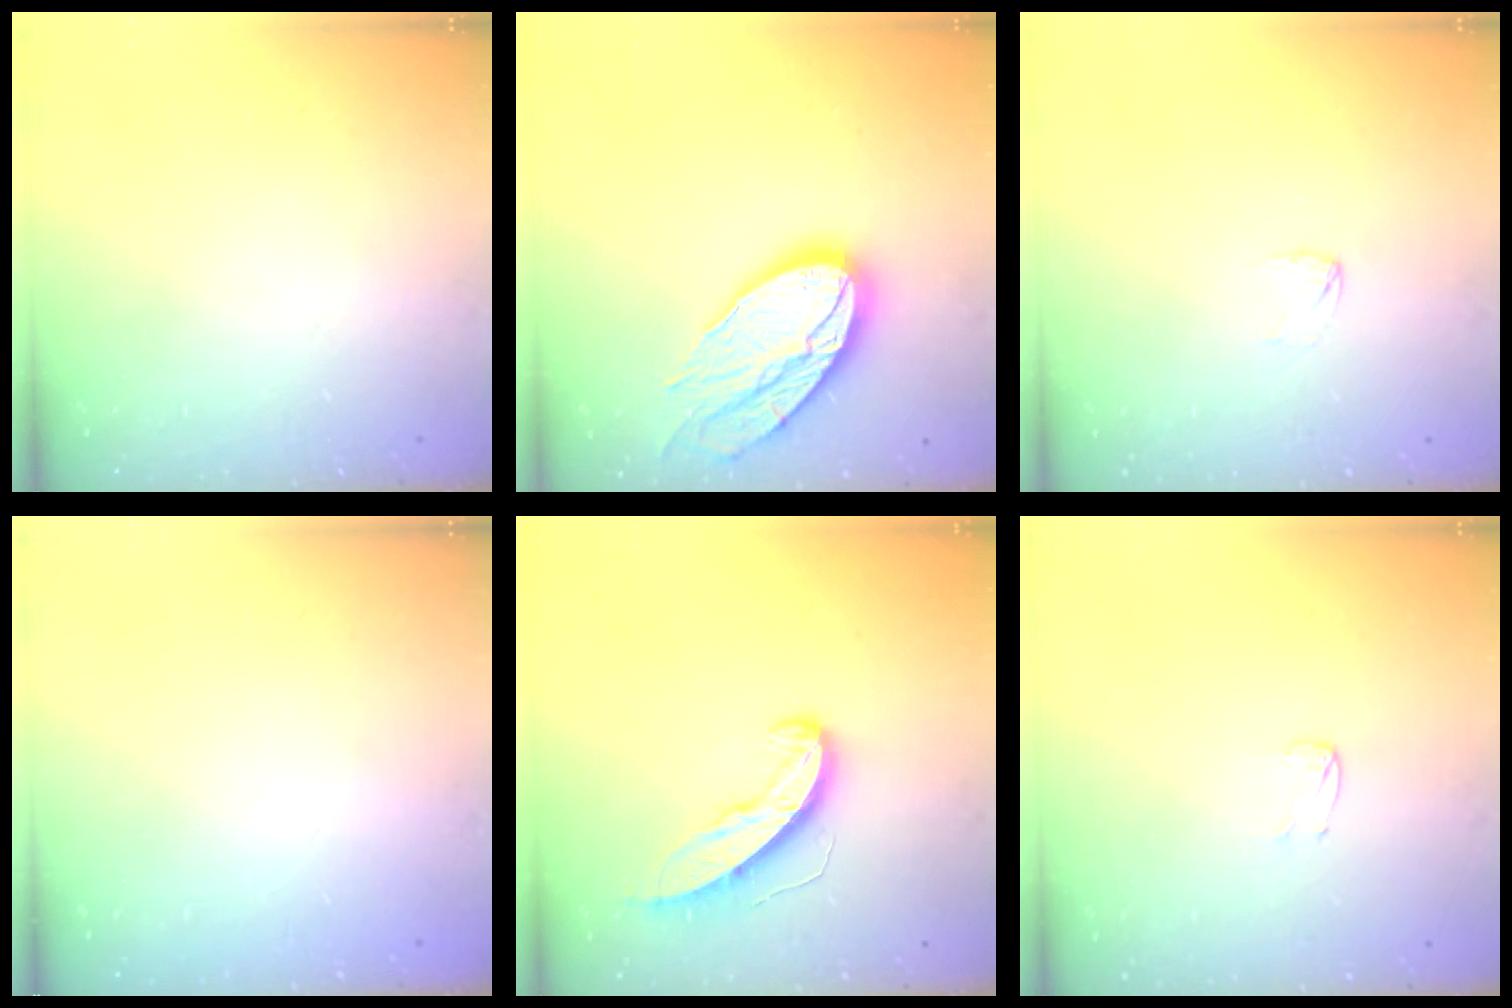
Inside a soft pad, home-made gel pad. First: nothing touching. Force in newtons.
{"total": 18.4, "press": 18.4, "slide": 1.7}
{"total": 2.4, "press": 2.4, "slide": 0.2}
{"total": 0.0}
{"total": 9.1, "press": 9.1, "slide": 0.5}
{"total": 3.1, "press": 3.1, "slide": 0.3}